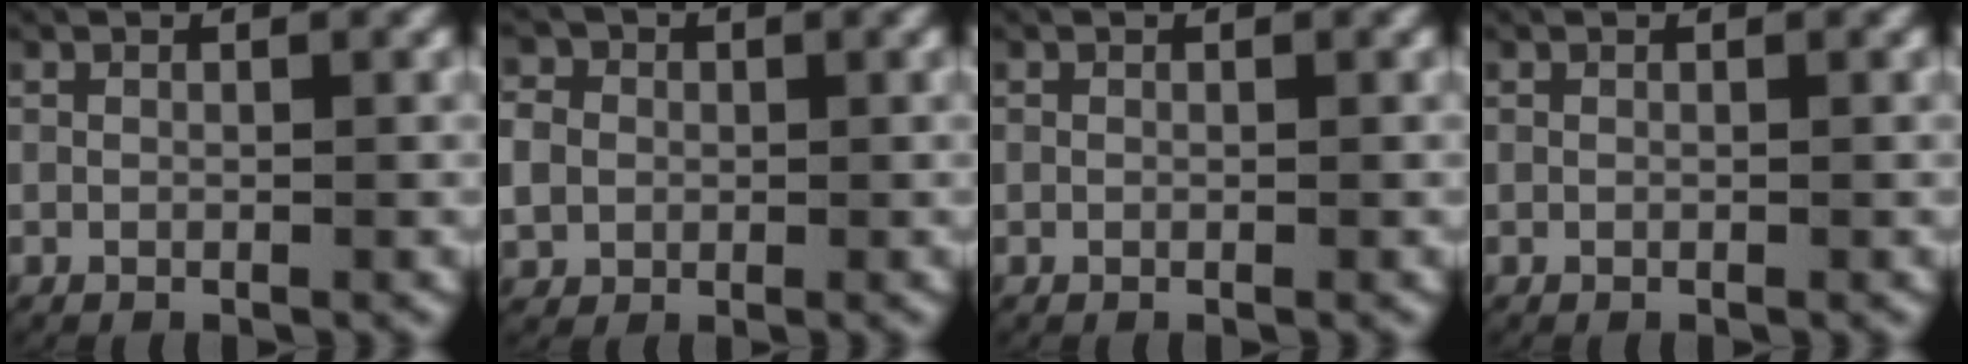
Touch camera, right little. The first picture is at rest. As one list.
[{"total": 4.5, "force": [0.2, 4.2, 1.7], "torque": [-0.051, -0.001, -0.003]}, {"total": 0.0}, {"total": 0.0}]